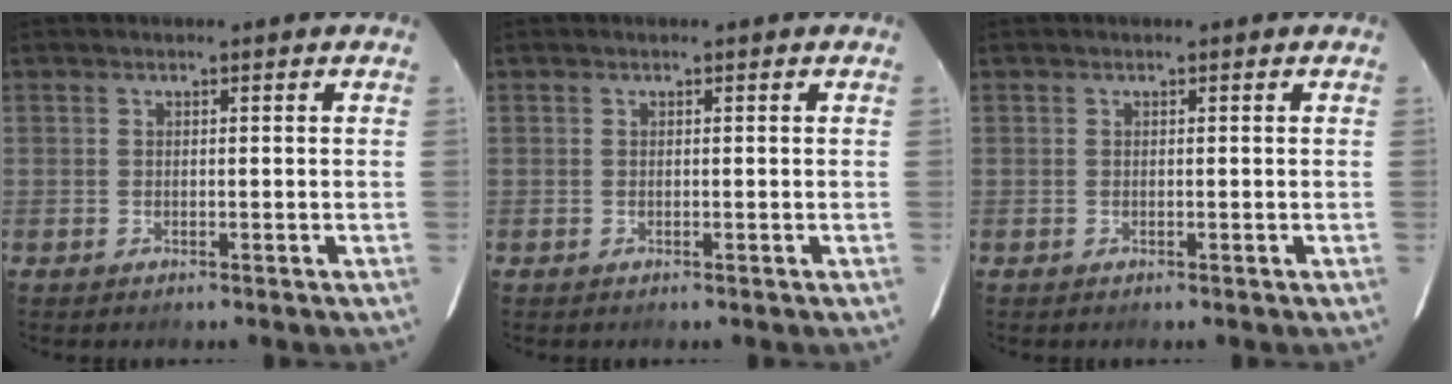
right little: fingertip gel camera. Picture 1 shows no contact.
{"total": 0.0}
{"total": 0.0}